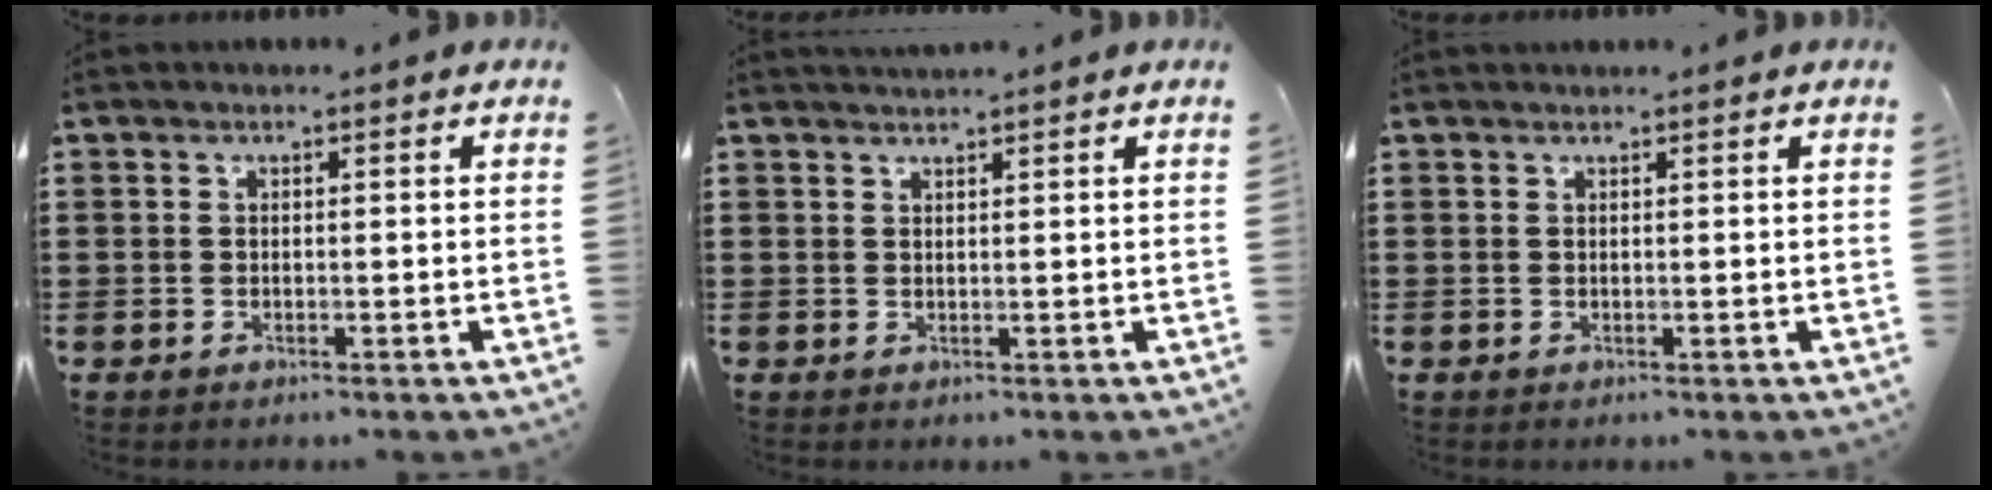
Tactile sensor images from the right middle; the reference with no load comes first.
{"total": 1.2, "force": [1.1, -0.1, 0.1], "torque": [-0.004, 0.000, 0.022]}
{"total": 0.5, "force": [0.5, -0.1, 0.0], "torque": [0.000, 0.000, 0.010]}